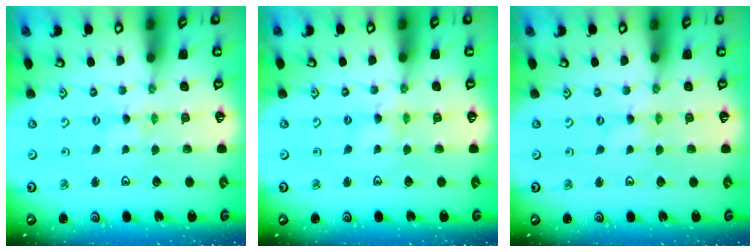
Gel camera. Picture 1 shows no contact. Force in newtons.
{"total": 2.2, "press": 2.2, "slide": 0.3}
{"total": 0.0}